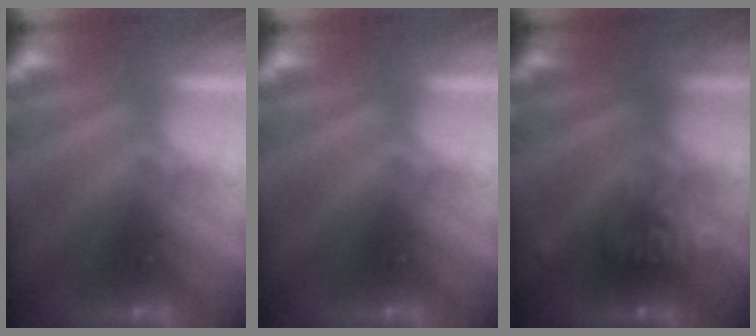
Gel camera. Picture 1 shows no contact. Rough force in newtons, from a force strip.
{"total": 0.0}
{"total": 3.0}